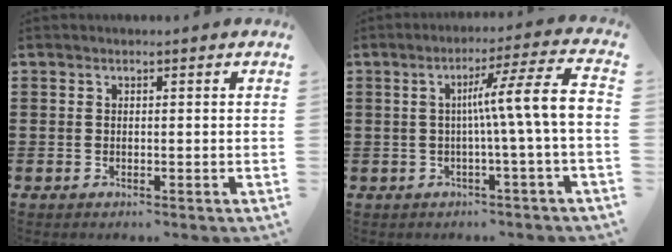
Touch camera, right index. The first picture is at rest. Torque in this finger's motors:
{"motor_torque": [1.67, -0.44, 0.30, 0.21]}